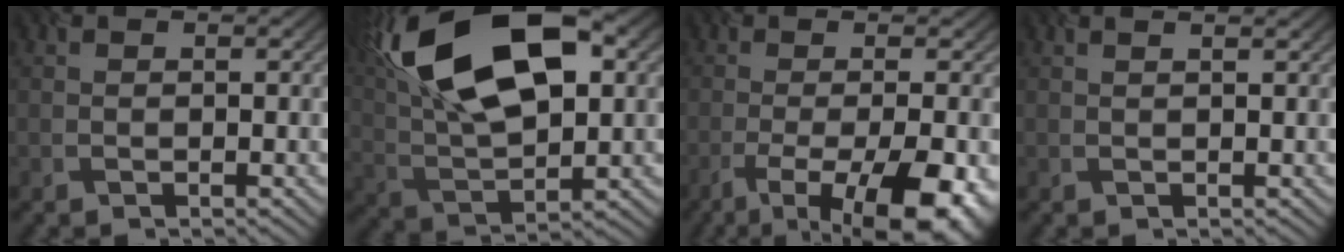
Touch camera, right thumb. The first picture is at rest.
{"total": 18.2, "force": [7.6, 8.7, 14.0], "torque": [-0.294, 0.049, 0.123]}
{"total": 13.5, "force": [-7.2, 4.2, 10.6], "torque": [-0.158, -0.012, -0.093]}
{"total": 0.6, "force": [0.6, 0.0, -0.1], "torque": [0.005, 0.007, 0.000]}